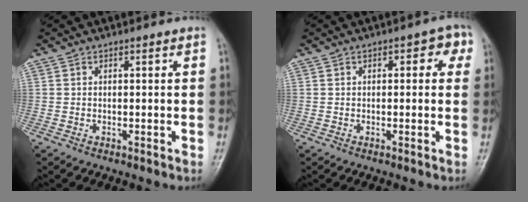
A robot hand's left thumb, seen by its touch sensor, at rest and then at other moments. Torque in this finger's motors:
{"motor_torque": [-0.16, 0.09, 0.04, -0.12, 0.06]}